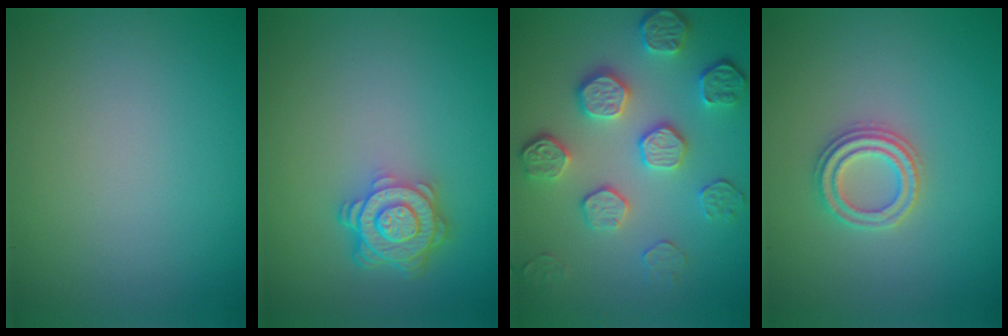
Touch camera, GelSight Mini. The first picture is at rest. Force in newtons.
{"total": 4.7, "press": 3.7, "slide": 3.0}
{"total": 5.1, "press": 4.1, "slide": 3.0}
{"total": 2.4, "press": 2.3, "slide": 0.4}